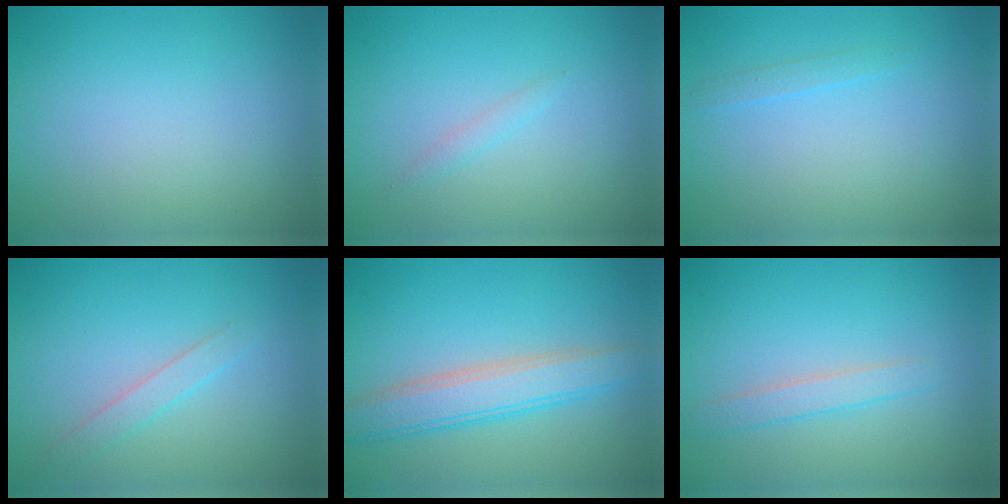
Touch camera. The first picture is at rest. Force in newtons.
{"total": 0.7, "press": 0.7, "slide": 0.1}
{"total": 0.7, "press": 0.7, "slide": 0.1}
{"total": 1.5, "press": 1.5, "slide": 0.1}
{"total": 4.7, "press": 4.7, "slide": 0.2}
{"total": 1.7, "press": 1.7, "slide": 0.0}